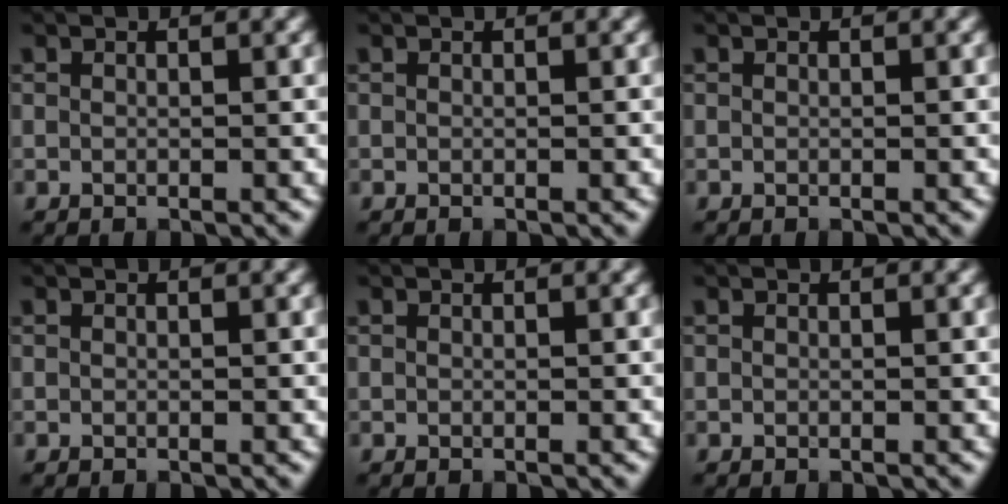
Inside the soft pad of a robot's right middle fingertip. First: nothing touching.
{"total": 0.0}
{"total": 0.0}
{"total": 0.0}
{"total": 0.0}
{"total": 0.0}